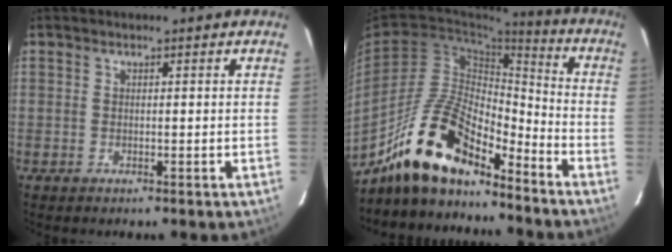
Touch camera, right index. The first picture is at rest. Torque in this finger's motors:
{"motor_torque": [0.94, -0.94, 0.97, 0.21]}